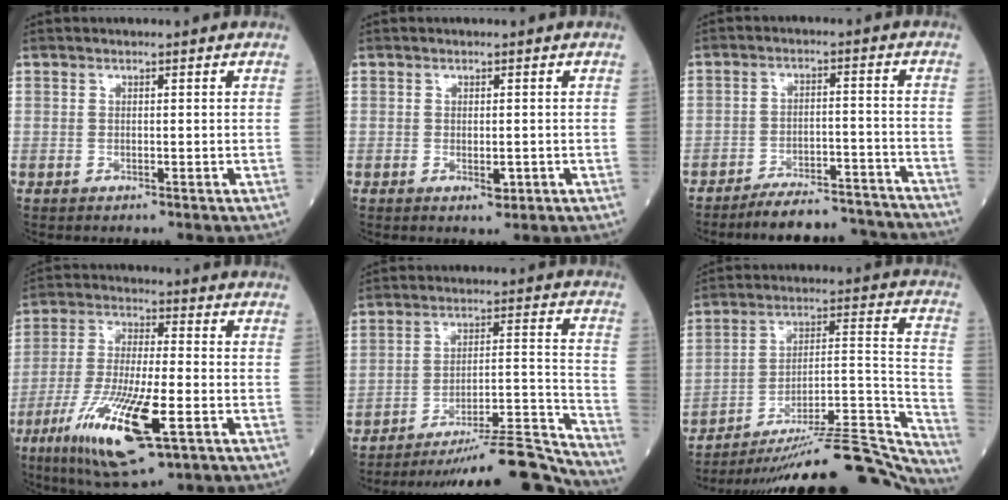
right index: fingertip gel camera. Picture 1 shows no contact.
{"total": 1.8, "force": [-0.5, 0.8, 1.6], "torque": [-0.027, -0.004, -0.004]}
{"total": 12.4, "force": [-12.0, 2.0, 2.5], "torque": [-0.017, 0.022, -0.164]}
{"total": 12.7, "force": [-5.0, 2.5, 11.5], "torque": [-0.224, -0.023, -0.083]}
{"total": 18.1, "force": [-17.0, -0.6, 6.1], "torque": [-0.075, 0.024, -0.259]}
{"total": 30.9, "force": [-28.5, 1.3, 11.9], "torque": [-0.102, -0.002, -0.405]}